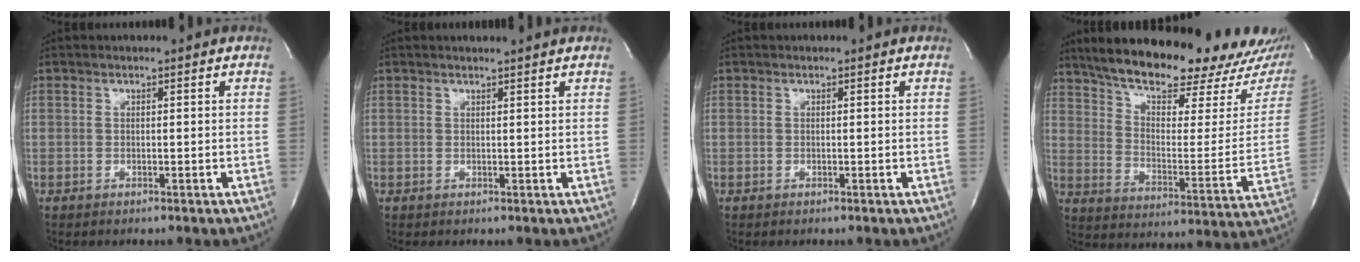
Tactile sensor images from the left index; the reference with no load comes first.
{"total": 2.8, "force": [2.6, -0.4, 0.9], "torque": [-0.015, 0.006, 0.032]}
{"total": 0.0}
{"total": 27.4, "force": [22.5, 6.4, 14.3], "torque": [-0.228, -0.037, 0.297]}